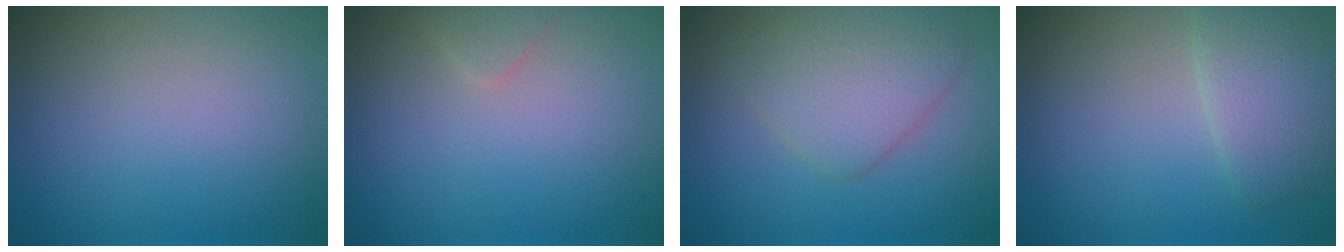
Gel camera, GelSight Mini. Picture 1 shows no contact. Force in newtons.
{"total": 0.8, "press": 0.8, "slide": 0.1}
{"total": 3.9, "press": 3.9, "slide": 0.1}
{"total": 3.3, "press": 3.3, "slide": 0.1}